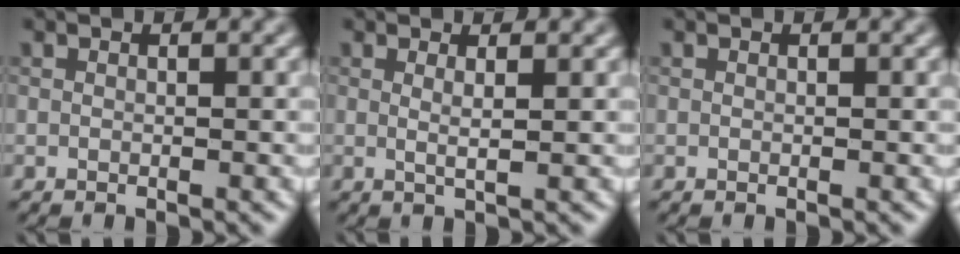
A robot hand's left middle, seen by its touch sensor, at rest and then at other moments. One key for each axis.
{"total": 1.5, "fx": 0.5, "fy": 0.4, "fz": 1.3, "tx": -0.021, "ty": -0.001, "tz": 0.001}
{"total": 0.0}